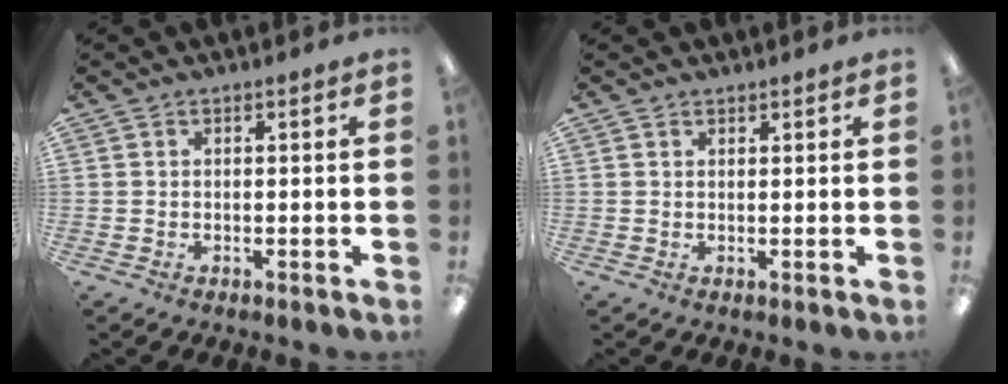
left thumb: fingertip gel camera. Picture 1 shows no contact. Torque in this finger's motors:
{"motor_torque": [-0.17, -0.15, -0.12, 0.29, -0.06]}